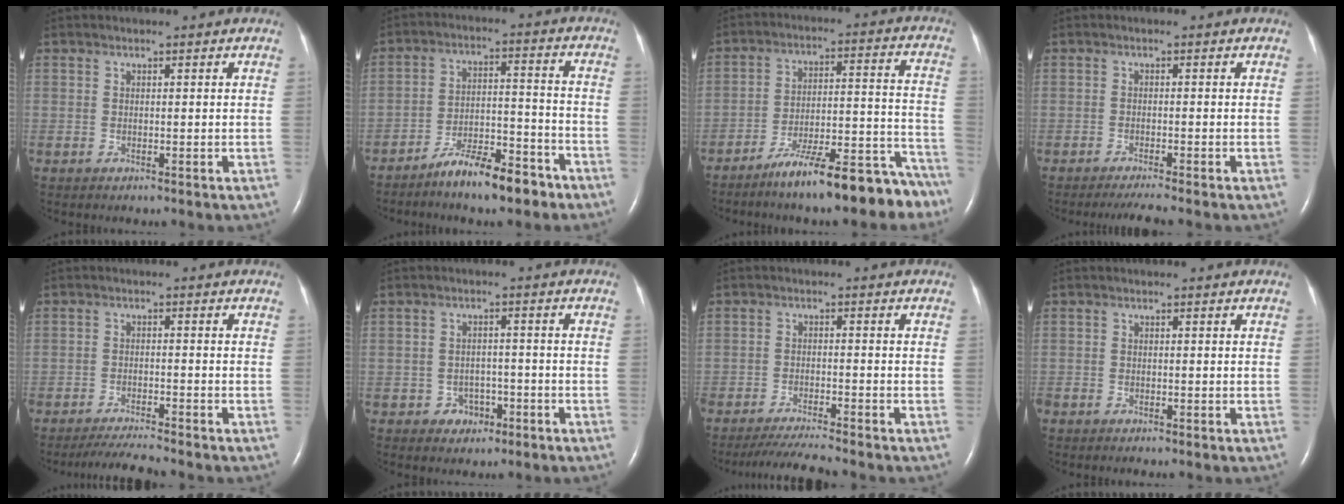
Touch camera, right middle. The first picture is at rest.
{"total": 9.4, "force": [-7.3, 2.4, 5.4], "torque": [-0.088, 0.009, -0.122]}
{"total": 15.7, "force": [-12.5, 3.1, 9.0], "torque": [-0.109, 0.046, -0.197]}
{"total": 3.0, "force": [-2.6, -0.7, 1.5], "torque": [-0.029, -0.009, -0.045]}
{"total": 4.9, "force": [-4.6, -0.7, 1.5], "torque": [-0.028, -0.020, -0.080]}
{"total": 3.1, "force": [-1.7, 2.5, 0.7], "torque": [-0.002, 0.012, -0.019]}
{"total": 6.5, "force": [-6.0, -0.8, 2.3], "torque": [-0.036, -0.022, -0.104]}
{"total": 1.3, "force": [-1.2, 0.3, 0.5], "torque": [-0.011, -0.003, -0.019]}